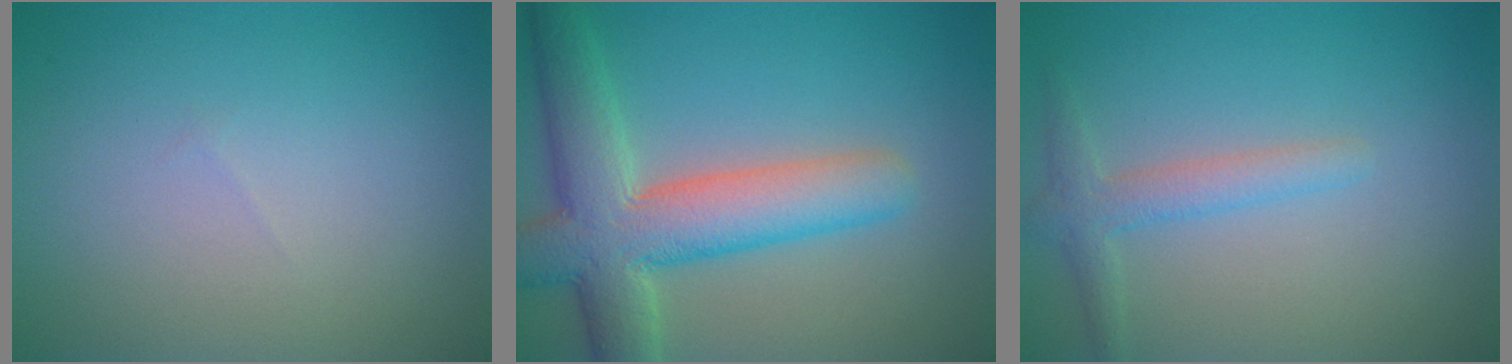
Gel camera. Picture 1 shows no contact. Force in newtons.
{"total": 8.4, "press": 8.4, "slide": 0.5}
{"total": 2.3, "press": 2.3, "slide": 0.1}